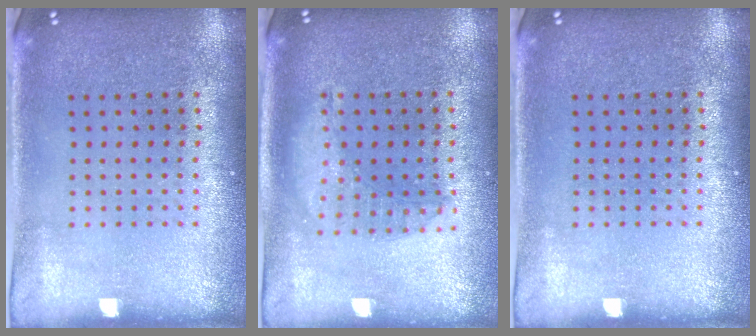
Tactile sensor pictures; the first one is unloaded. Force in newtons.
{"total": 1.4, "press": 1.3, "slide": 0.4}
{"total": 0.0}